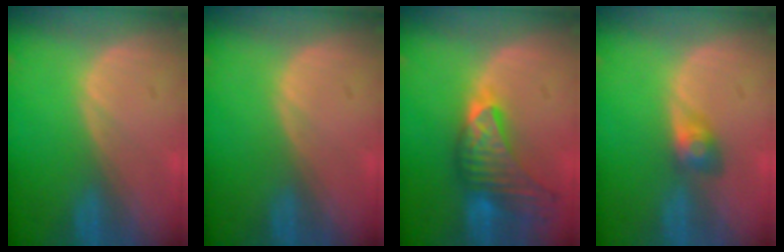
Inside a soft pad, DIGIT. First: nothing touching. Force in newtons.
{"total": 0.0}
{"total": 9.0, "press": 8.5, "slide": 2.7}
{"total": 3.1, "press": 2.7, "slide": 1.5}